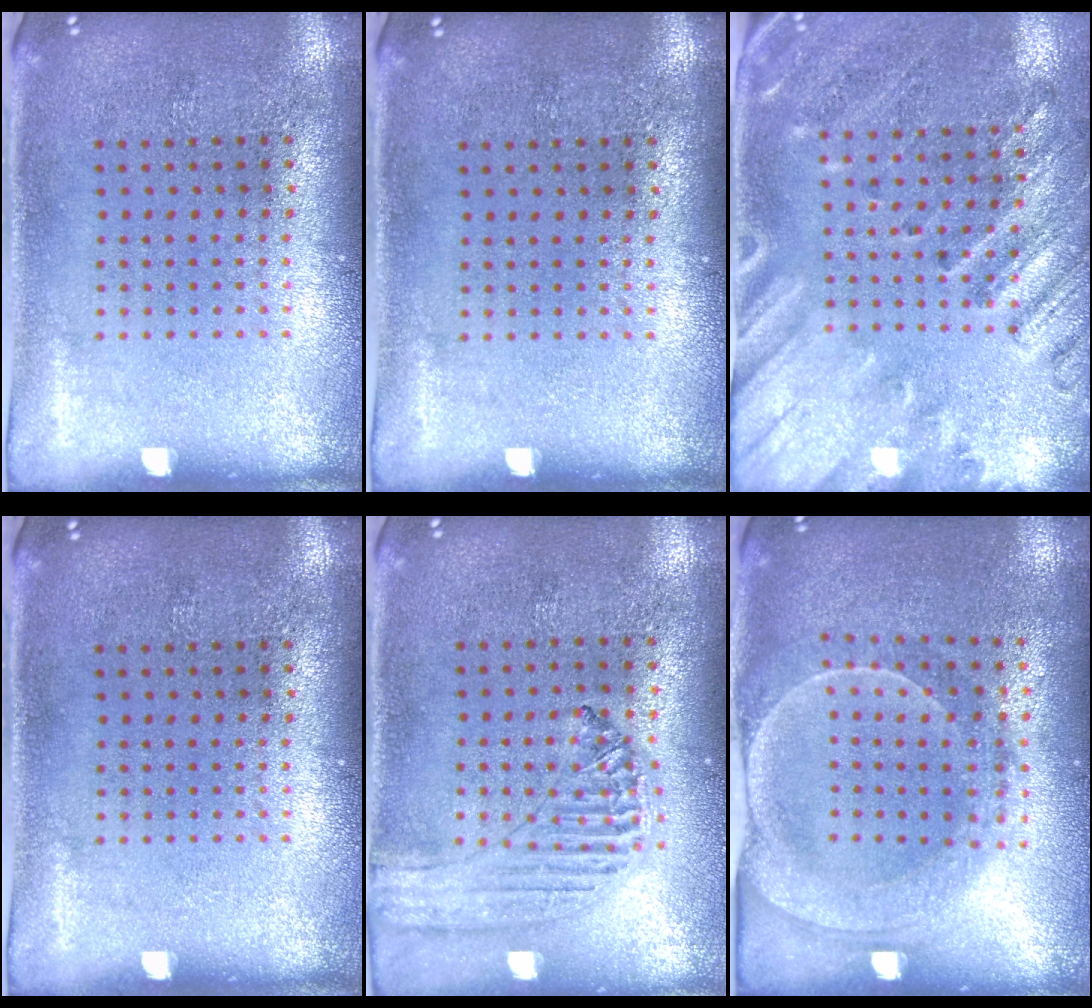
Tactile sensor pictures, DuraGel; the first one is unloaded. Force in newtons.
{"total": 0.0}
{"total": 2.4, "press": 2.0, "slide": 1.3}
{"total": 0.0}
{"total": 0.8, "press": 0.8, "slide": 0.1}
{"total": 1.9, "press": 1.8, "slide": 0.6}